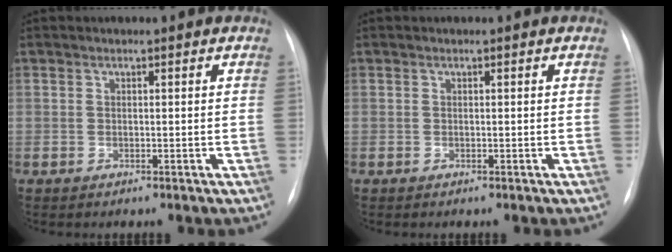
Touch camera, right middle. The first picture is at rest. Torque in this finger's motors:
{"motor_torque": [0.47, -0.70, -0.02, 0.01]}